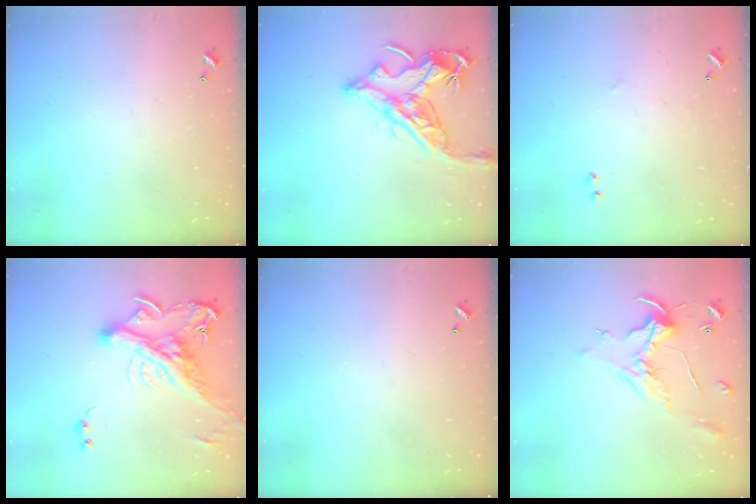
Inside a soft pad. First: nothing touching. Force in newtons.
{"total": 16.2, "press": 16.1, "slide": 2.1}
{"total": 2.5, "press": 2.4, "slide": 0.4}
{"total": 8.1, "press": 7.8, "slide": 2.3}
{"total": 0.0}
{"total": 0.8, "press": 0.5, "slide": 0.6}